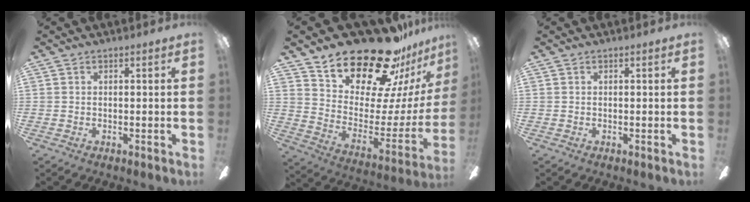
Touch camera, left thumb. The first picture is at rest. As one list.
[{"total": 24.5, "force": [20.9, 8.4, 9.8], "torque": [-0.150, -0.160, 0.370]}, {"total": 0.0}]